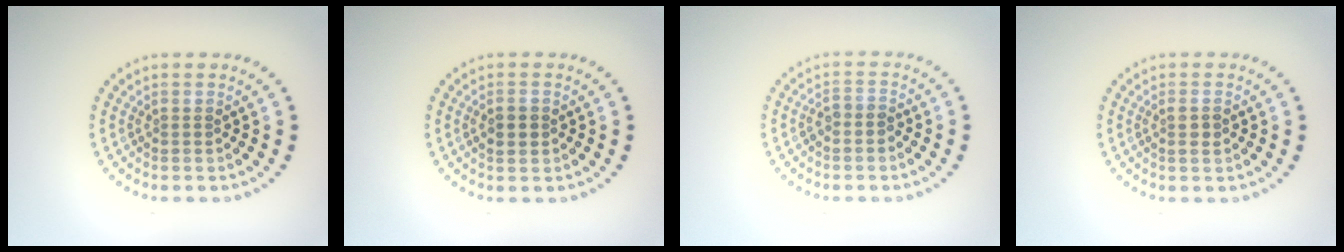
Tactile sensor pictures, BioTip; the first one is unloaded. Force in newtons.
{"total": 1.6, "press": 1.6, "slide": 0.1}
{"total": 1.5, "press": 1.3, "slide": 0.7}
{"total": 1.2, "press": 1.1, "slide": 0.5}